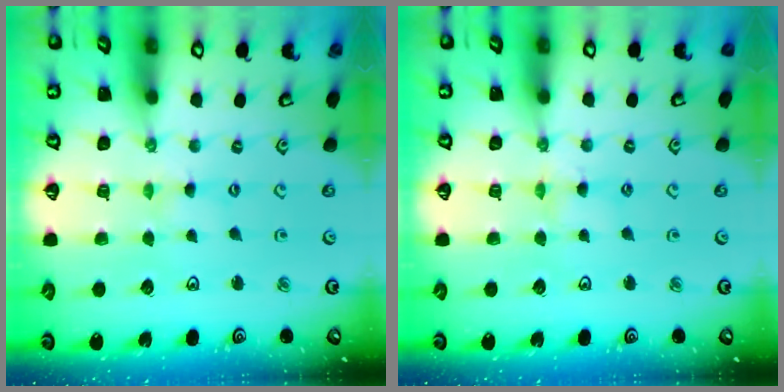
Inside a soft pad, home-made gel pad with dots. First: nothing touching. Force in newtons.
{"total": 2.8, "press": 2.8, "slide": 0.4}